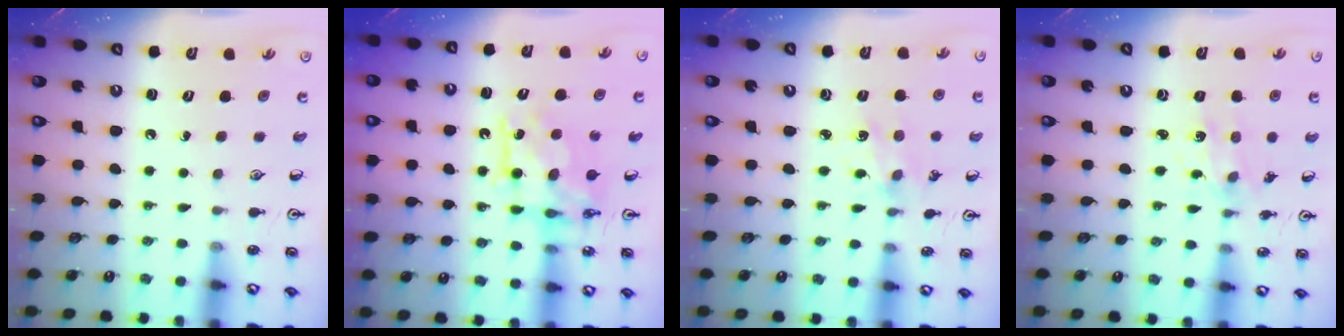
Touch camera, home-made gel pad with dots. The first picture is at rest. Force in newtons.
{"total": 9.3, "press": 9.3, "slide": 0.5}
{"total": 2.3, "press": 2.3, "slide": 0.4}
{"total": 1.7, "press": 1.7, "slide": 0.0}